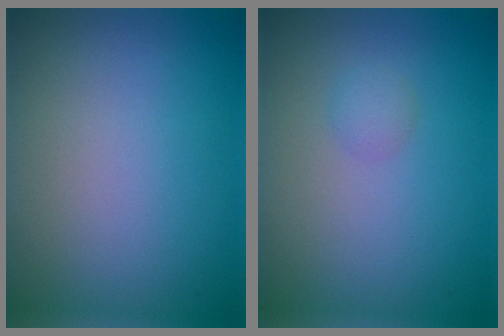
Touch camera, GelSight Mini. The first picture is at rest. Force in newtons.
{"total": 1.0, "press": 1.0, "slide": 0.1}